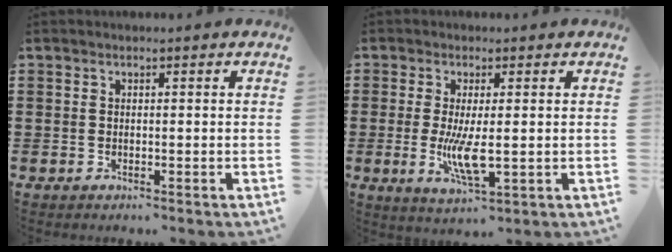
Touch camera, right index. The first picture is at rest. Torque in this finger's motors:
{"motor_torque": [1.10, 1.04, 0.58, 0.20]}